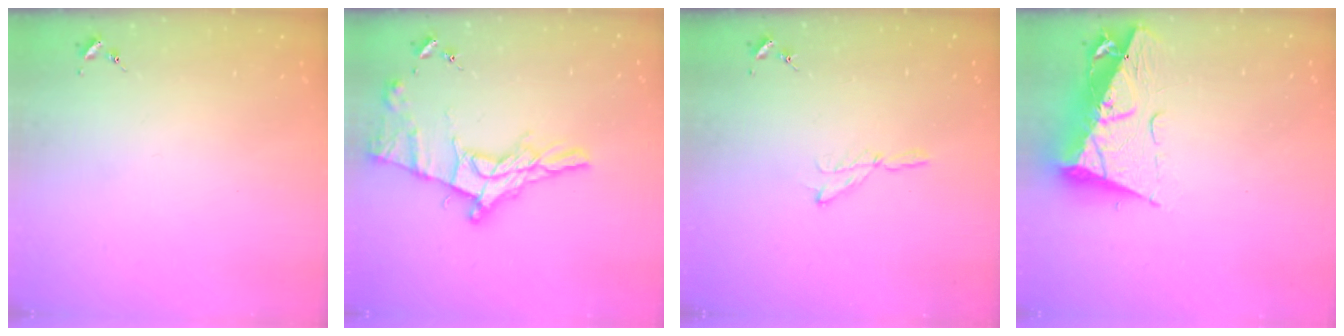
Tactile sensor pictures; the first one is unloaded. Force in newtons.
{"total": 16.2, "press": 16.1, "slide": 1.0}
{"total": 5.3, "press": 5.2, "slide": 0.6}
{"total": 12.5, "press": 12.4, "slide": 1.3}